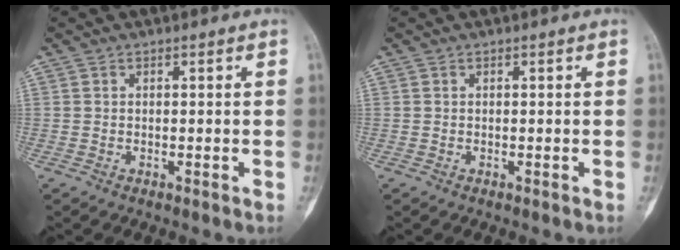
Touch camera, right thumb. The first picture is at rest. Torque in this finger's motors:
{"motor_torque": [0.00, 0.00, 0.10, -0.02, 0.02]}